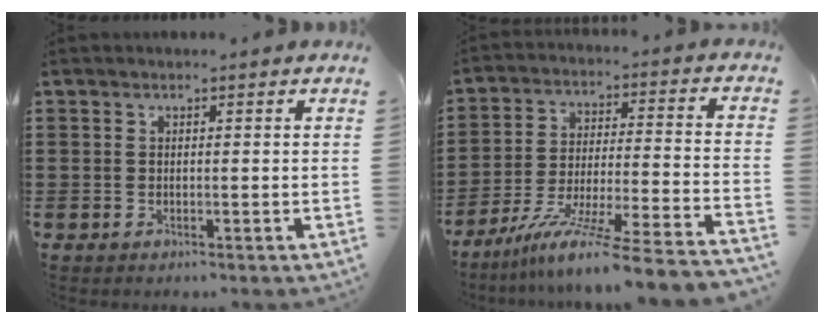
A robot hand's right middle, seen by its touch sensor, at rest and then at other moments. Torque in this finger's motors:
{"motor_torque": [1.43, -0.71, 0.35, 0.21]}